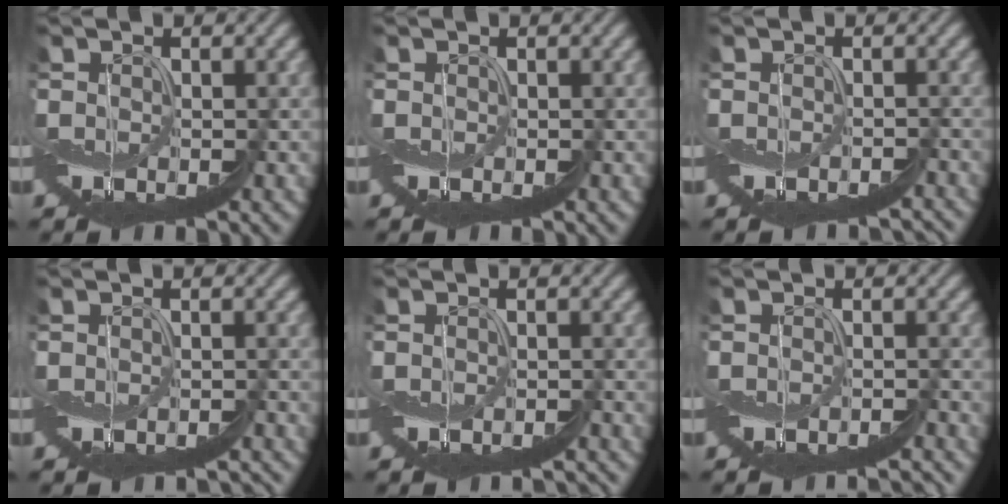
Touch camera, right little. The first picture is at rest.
{"total": 0.0}
{"total": 3.1, "force": [-2.7, 1.3, 0.8], "torque": [-0.003, 0.013, -0.023]}
{"total": 2.9, "force": [-2.6, 1.2, 0.8], "torque": [-0.001, 0.014, -0.024]}
{"total": 2.8, "force": [-2.5, 1.0, 0.6], "torque": [0.002, 0.016, -0.026]}
{"total": 3.1, "force": [-3.1, 0.2, 0.3], "torque": [0.001, 0.019, -0.038]}